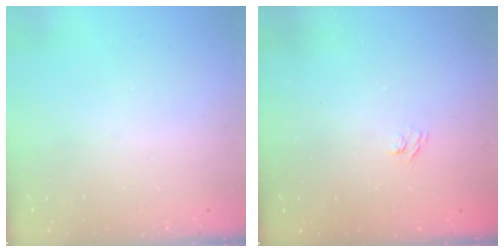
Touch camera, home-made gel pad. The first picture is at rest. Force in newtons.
{"total": 2.7, "press": 2.5, "slide": 0.9}